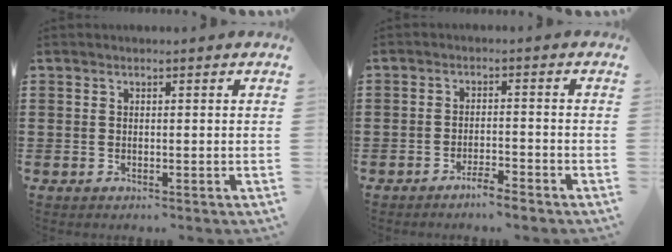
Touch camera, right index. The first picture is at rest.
{"total": 2.8, "force": [-2.6, 0.1, 0.9], "torque": [-0.017, 0.003, -0.051]}